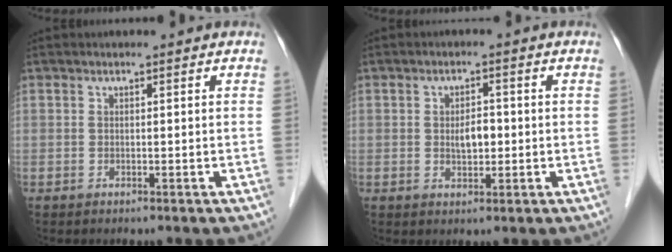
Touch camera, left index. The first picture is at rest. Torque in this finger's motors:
{"motor_torque": [0.20, -0.09, 0.06, 0.02]}